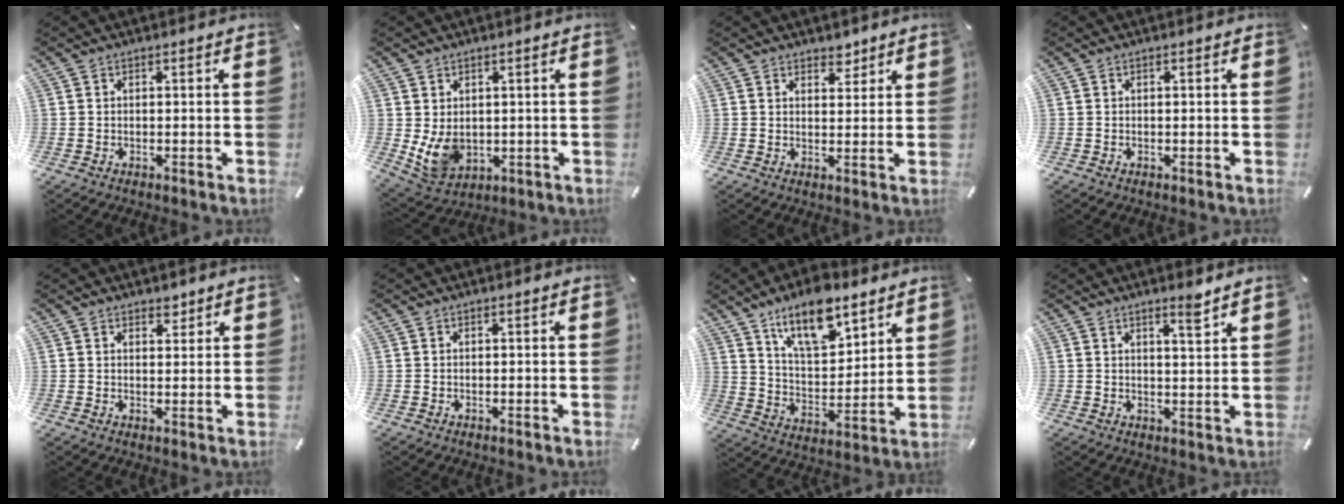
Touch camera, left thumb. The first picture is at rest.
{"total": 7.9, "force": [0.9, 6.7, 4.0], "torque": [-0.091, -0.006, 0.019]}
{"total": 3.6, "force": [2.9, 2.2, 0.4], "torque": [0.011, -0.015, 0.050]}
{"total": 0.0}
{"total": 2.4, "force": [1.9, 1.5, 0.3], "torque": [0.015, -0.010, 0.030]}
{"total": 0.0}
{"total": 14.9, "force": [10.8, 6.6, 7.9], "torque": [-0.129, -0.058, 0.190]}
{"total": 4.0, "force": [3.2, 0.1, 2.4], "torque": [-0.028, -0.024, 0.050]}